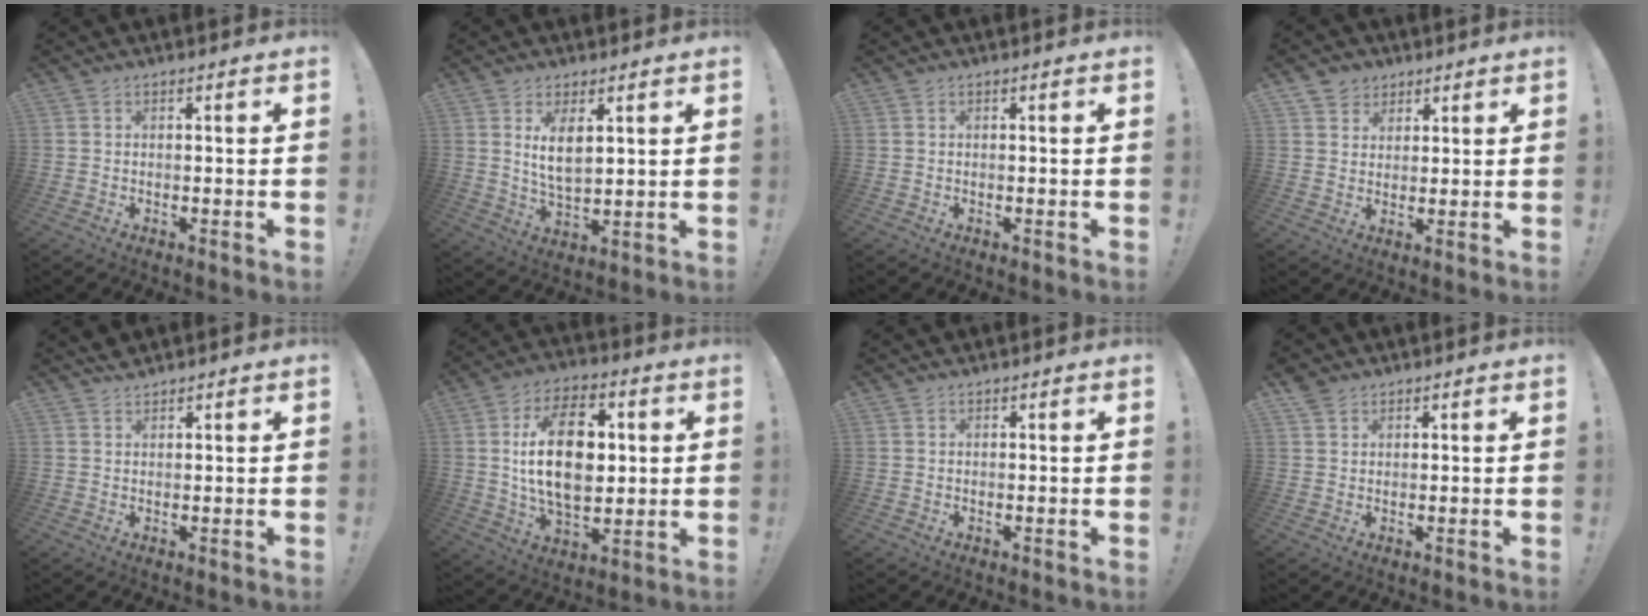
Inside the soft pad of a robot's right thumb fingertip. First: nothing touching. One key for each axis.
{"total": 7.5, "fx": 2.8, "fy": 3.6, "fz": 6.0, "tx": -0.112, "ty": -0.014, "tz": 0.046}
{"total": 0.0}
{"total": 4.8, "fx": 2.7, "fy": 4.0, "fz": 0.1, "tx": -0.002, "ty": -0.017, "tz": 0.053}
{"total": 2.3, "fx": 2.1, "fy": 0.7, "fz": 0.3, "tx": 0.003, "ty": -0.015, "tz": 0.039}
{"total": 20.8, "fx": 2.7, "fy": 12.5, "fz": 16.3, "tx": -0.288, "ty": 0.001, "tz": 0.041}
{"total": 0.8, "fx": 0.8, "fy": 0.3, "fz": 0.1, "tx": 0.001, "ty": -0.004, "tz": 0.014}
{"total": 3.0, "fx": 2.4, "fy": 1.7, "fz": 0.7, "tx": -0.009, "ty": -0.014, "tz": 0.045}